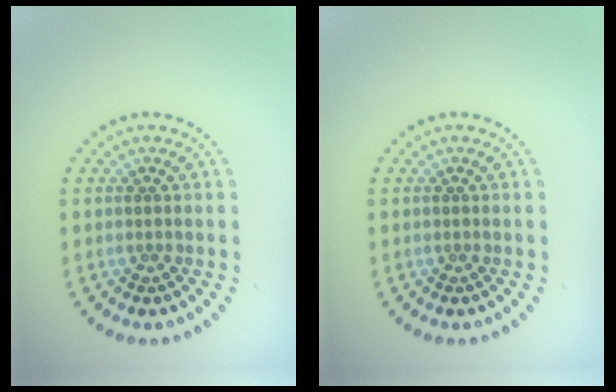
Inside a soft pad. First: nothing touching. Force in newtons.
{"total": 0.0}